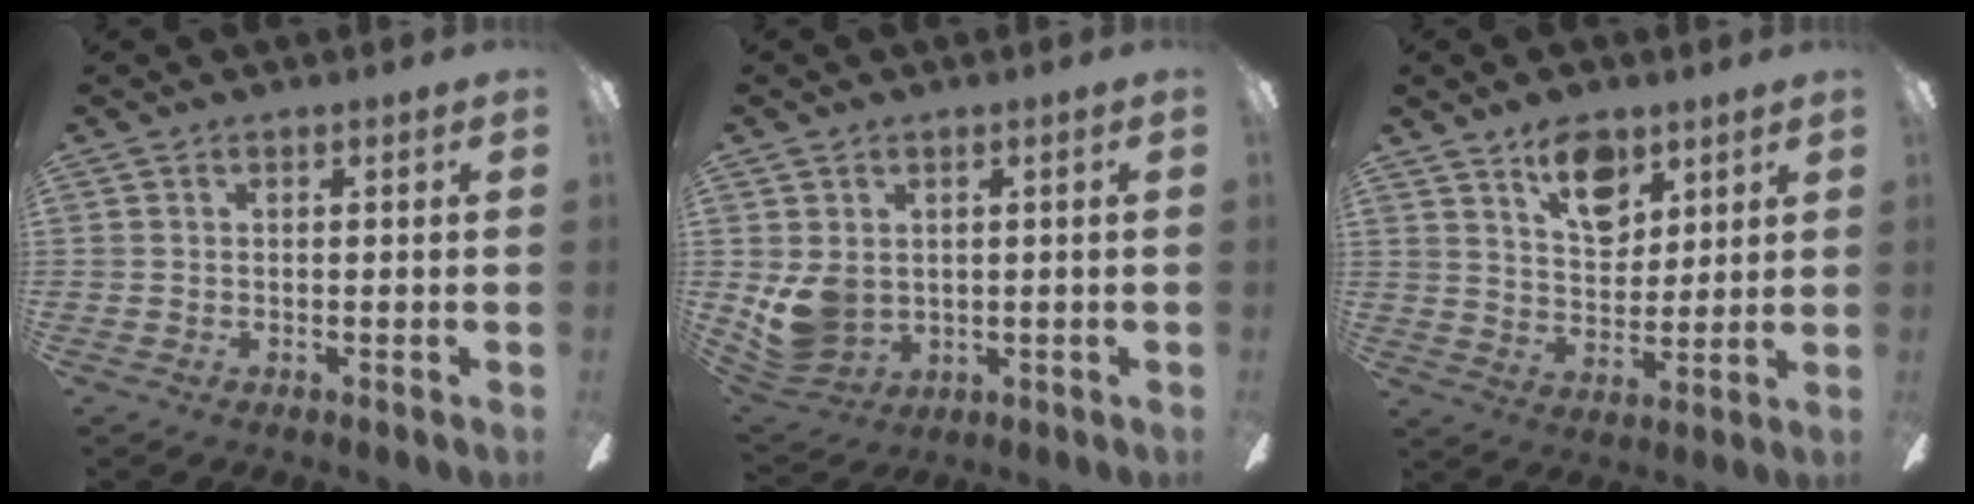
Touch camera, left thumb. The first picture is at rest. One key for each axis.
{"total": 7.6, "fx": 1.1, "fy": 6.3, "fz": 4.1, "tx": -0.106, "ty": -0.009, "tz": 0.025}
{"total": 10.7, "fx": 6.7, "fy": 6.0, "fz": 5.7, "tx": -0.083, "ty": -0.025, "tz": 0.119}